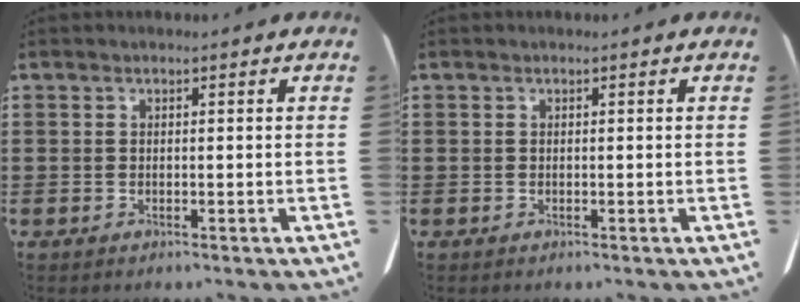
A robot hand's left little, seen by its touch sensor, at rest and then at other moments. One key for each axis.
{"total": 0.0}